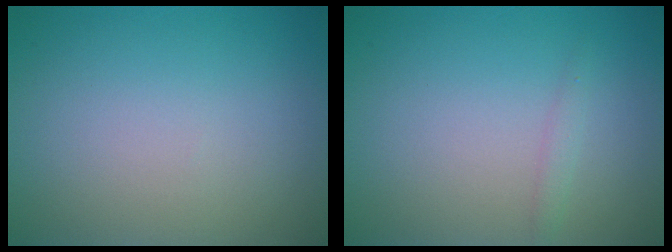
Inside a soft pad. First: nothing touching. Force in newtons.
{"total": 0.8, "press": 0.8, "slide": 0.0}